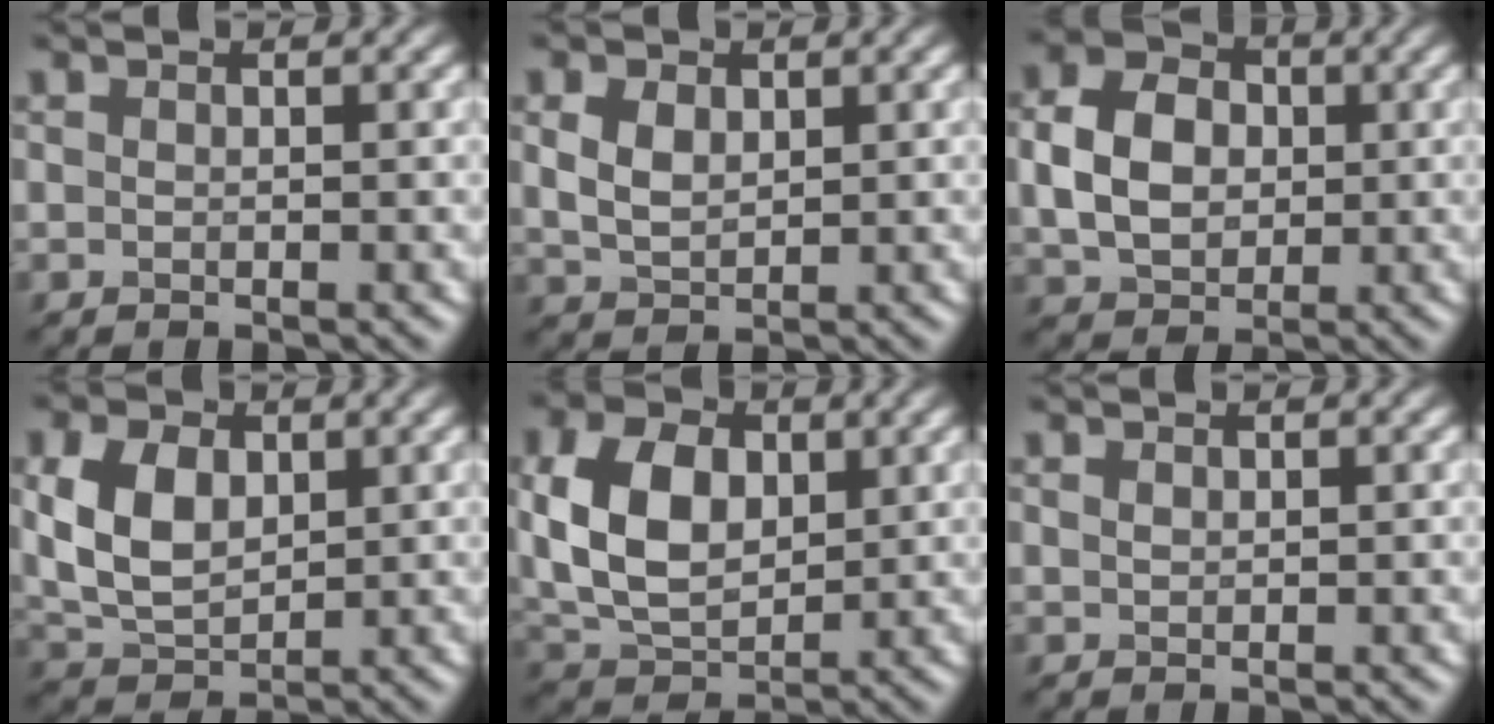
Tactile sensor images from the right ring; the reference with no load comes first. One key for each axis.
{"total": 2.8, "fx": 0.9, "fy": 1.9, "fz": 1.8, "tx": -0.043, "ty": 0.000, "tz": 0.020}
{"total": 6.1, "fx": 0.4, "fy": 4.8, "fz": 3.8, "tx": -0.085, "ty": 0.009, "tz": 0.003}
{"total": 6.0, "fx": 1.2, "fy": 4.1, "fz": 4.3, "tx": -0.097, "ty": 0.005, "tz": 0.023}
{"total": 8.4, "fx": 1.5, "fy": 5.6, "fz": 6.1, "tx": -0.141, "ty": 0.009, "tz": 0.027}
{"total": 0.5, "fx": 0.3, "fy": 0.4, "fz": 0.2, "tx": -0.006, "ty": 0.000, "tz": 0.008}